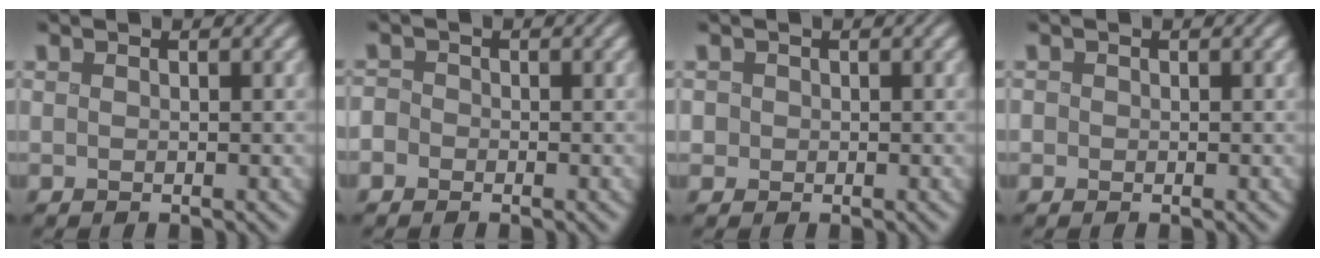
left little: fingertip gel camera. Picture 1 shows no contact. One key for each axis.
{"total": 2.9, "fx": -1.3, "fy": 2.5, "fz": 0.7, "tx": 0.002, "ty": 0.009, "tz": -0.048}
{"total": 1.7, "fx": 0.4, "fy": 1.5, "fz": 0.6, "tx": -0.006, "ty": 0.012, "tz": 0.005}
{"total": 0.9, "fx": 0.0, "fy": 0.9, "fz": 0.3, "tx": 0.000, "ty": 0.003, "tz": -0.003}